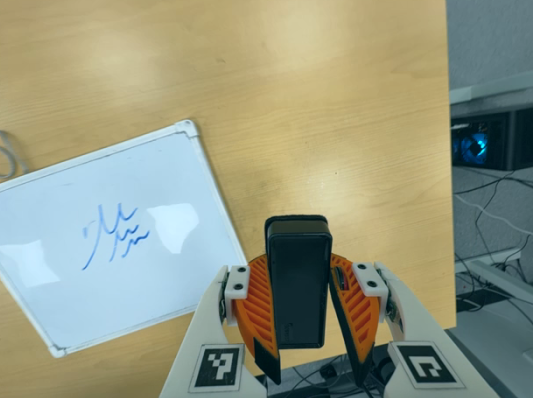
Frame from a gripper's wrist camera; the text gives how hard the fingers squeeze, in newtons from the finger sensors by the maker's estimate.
{"total": 8.8, "left": 7.3, "right": 10.3}